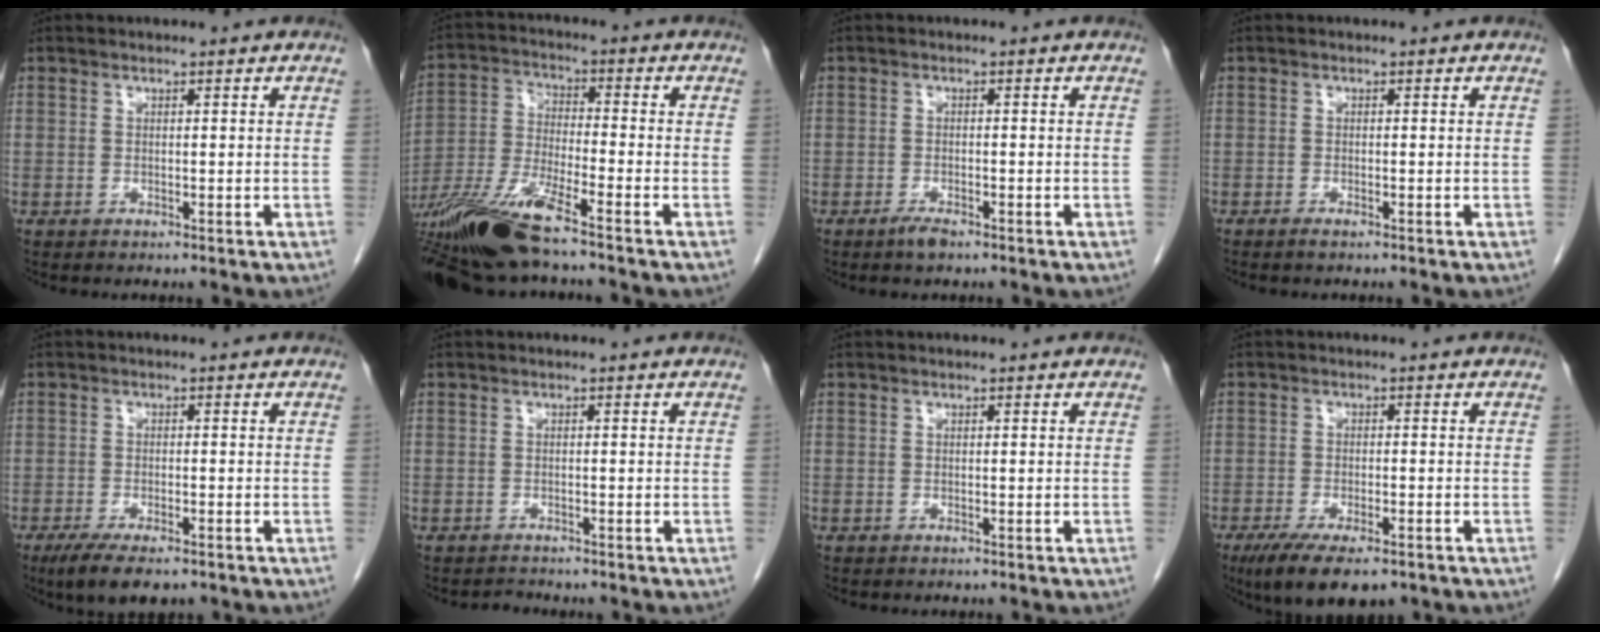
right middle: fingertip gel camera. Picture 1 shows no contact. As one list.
[{"total": 13.2, "force": [-10.0, 0.4, 8.5], "torque": [-0.170, -0.023, -0.189]}, {"total": 2.0, "force": [-1.5, 0.4, 1.2], "torque": [-0.026, -0.002, -0.026]}, {"total": 0.9, "force": [-0.7, 0.0, 0.5], "torque": [-0.012, -0.001, -0.013]}, {"total": 6.5, "force": [-4.7, 2.0, 4.1], "torque": [-0.069, -0.012, -0.075]}, {"total": 1.0, "force": [-0.9, 0.1, -0.4], "torque": [0.005, -0.005, -0.015]}, {"total": 0.0}, {"total": 9.1, "force": [-6.3, 3.0, 5.9], "torque": [-0.093, -0.015, -0.098]}]